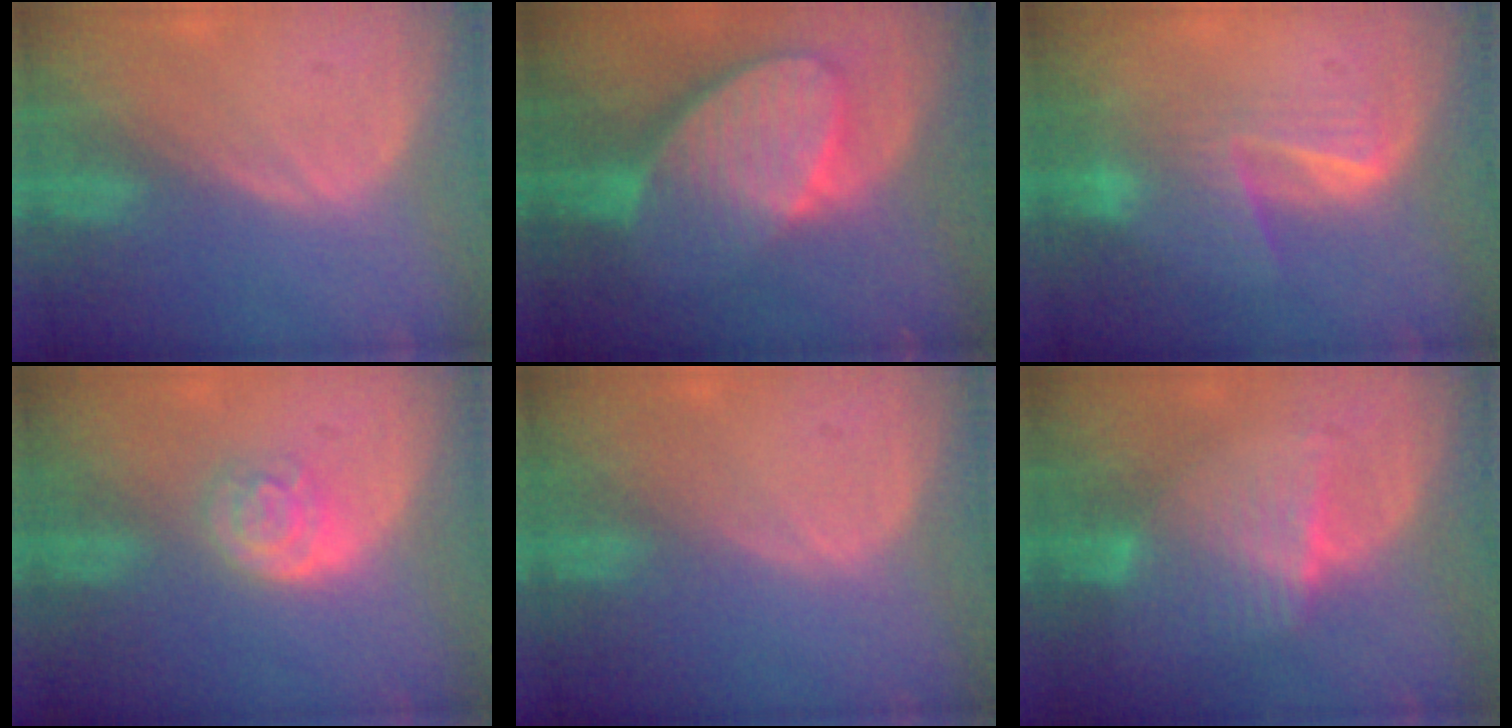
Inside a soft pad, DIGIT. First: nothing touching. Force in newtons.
{"total": 10.2, "press": 9.0, "slide": 4.8}
{"total": 6.4, "press": 6.2, "slide": 1.9}
{"total": 4.3, "press": 3.8, "slide": 2.0}
{"total": 0.0}
{"total": 6.8, "press": 6.0, "slide": 3.3}